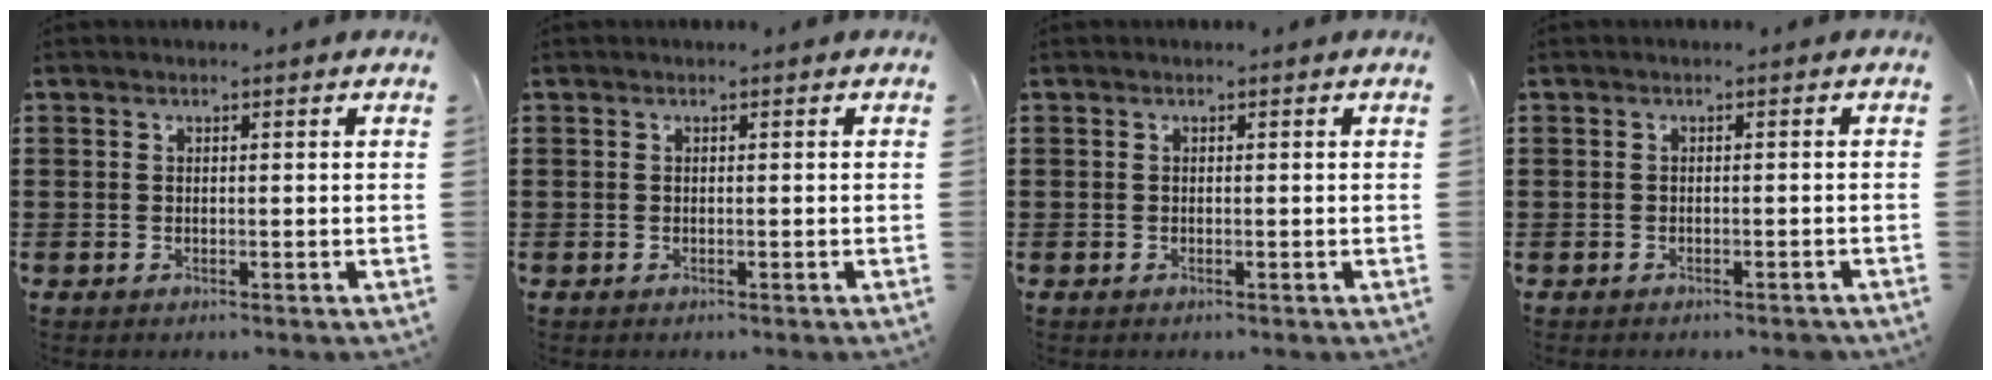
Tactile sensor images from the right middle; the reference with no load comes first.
{"total": 0.0}
{"total": 0.0}
{"total": 1.1, "force": [-1.0, 0.5, 0.1], "torque": [-0.004, 0.003, -0.024]}